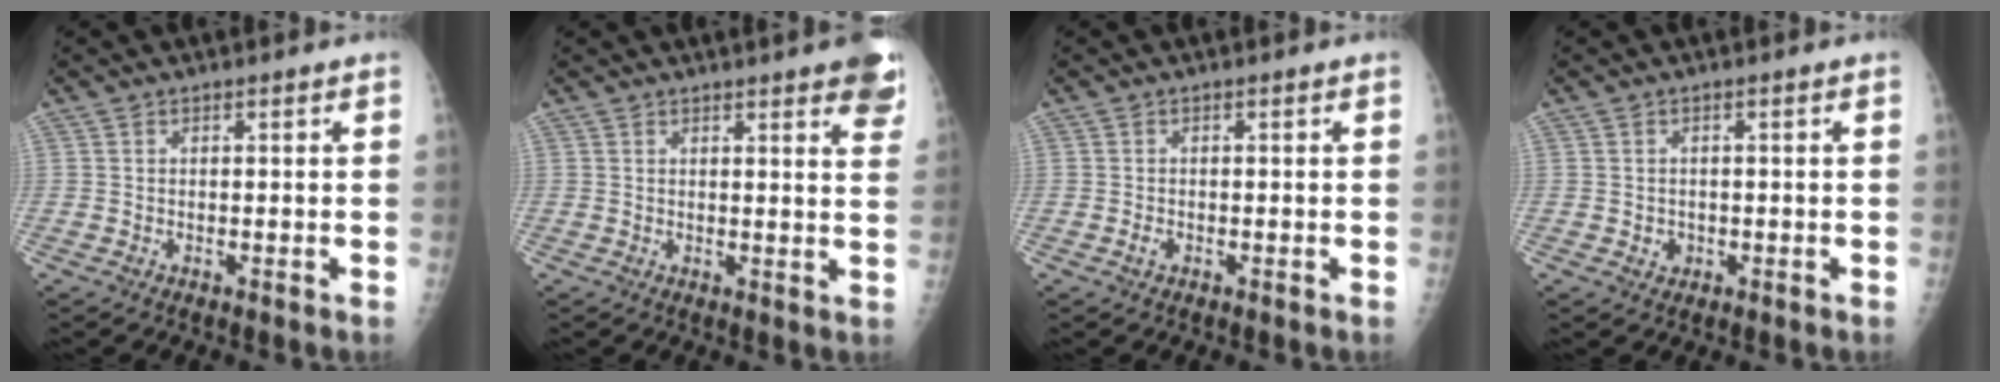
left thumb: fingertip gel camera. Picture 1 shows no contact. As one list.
[{"total": 9.7, "force": [6.3, 2.1, 7.2], "torque": [-0.062, -0.019, 0.063]}, {"total": 0.9, "force": [-0.3, 0.6, 0.6], "torque": [-0.013, 0.002, -0.006]}, {"total": 1.6, "force": [-0.3, 1.4, 0.5], "torque": [-0.003, 0.003, 0.000]}]